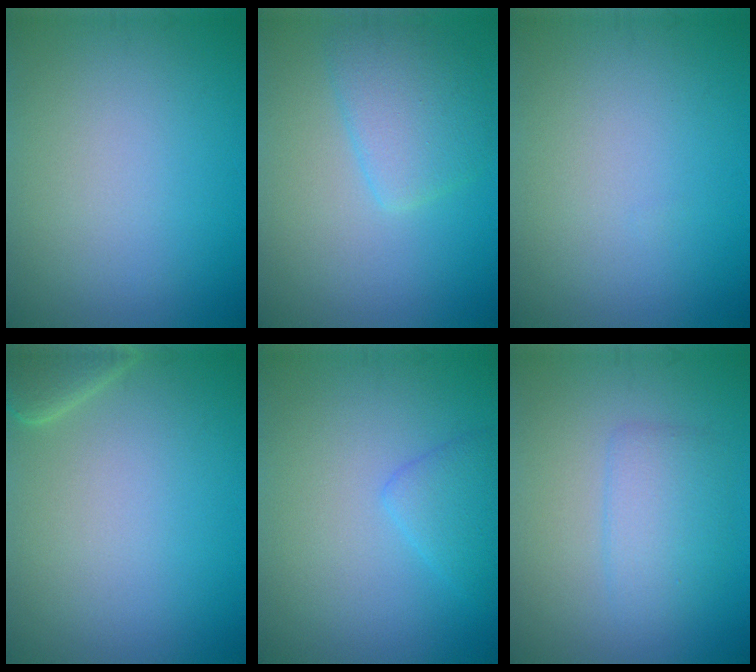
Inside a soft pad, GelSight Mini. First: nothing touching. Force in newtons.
{"total": 3.9, "press": 3.9, "slide": 0.3}
{"total": 0.0}
{"total": 2.4, "press": 2.3, "slide": 0.4}
{"total": 2.2, "press": 2.2, "slide": 0.1}
{"total": 3.0, "press": 3.0, "slide": 0.1}